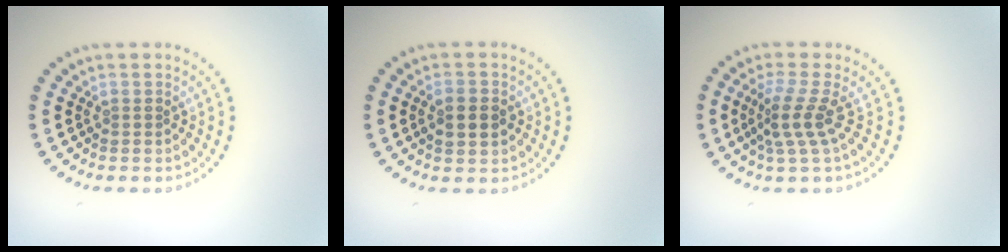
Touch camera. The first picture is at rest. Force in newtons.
{"total": 2.4, "press": 2.4, "slide": 0.1}
{"total": 3.0, "press": 2.0, "slide": 2.3}